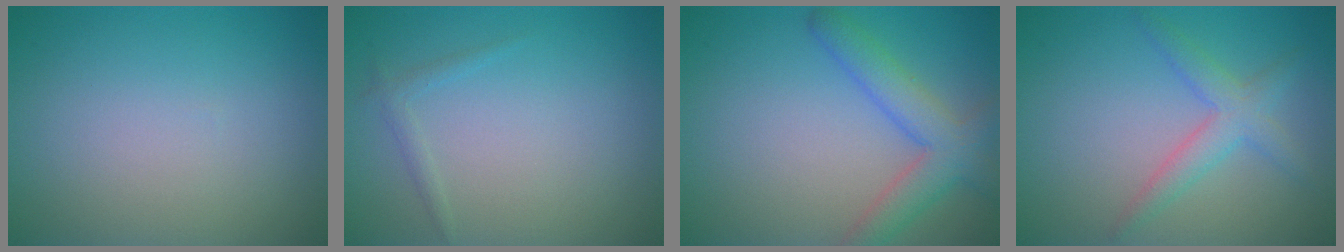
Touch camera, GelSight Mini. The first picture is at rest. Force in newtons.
{"total": 0.9, "press": 0.9, "slide": 0.1}
{"total": 4.3, "press": 4.3, "slide": 0.3}
{"total": 2.9, "press": 2.9, "slide": 0.1}